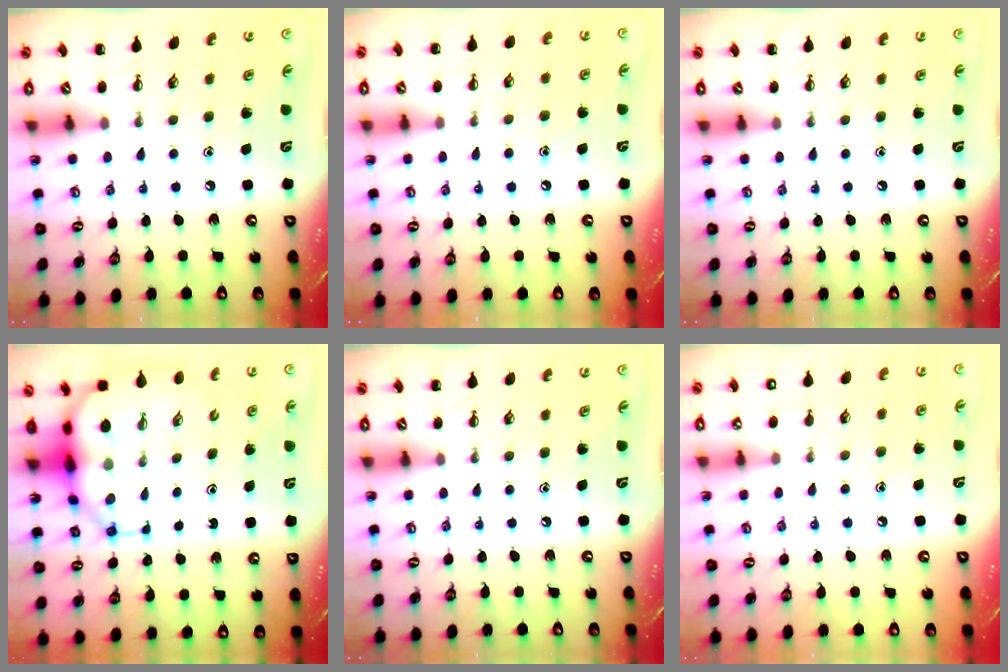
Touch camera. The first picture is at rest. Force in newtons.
{"total": 6.2, "press": 6.0, "slide": 1.7}
{"total": 0.0}
{"total": 8.0, "press": 7.7, "slide": 2.2}
{"total": 0.0}
{"total": 5.7, "press": 5.5, "slide": 1.5}